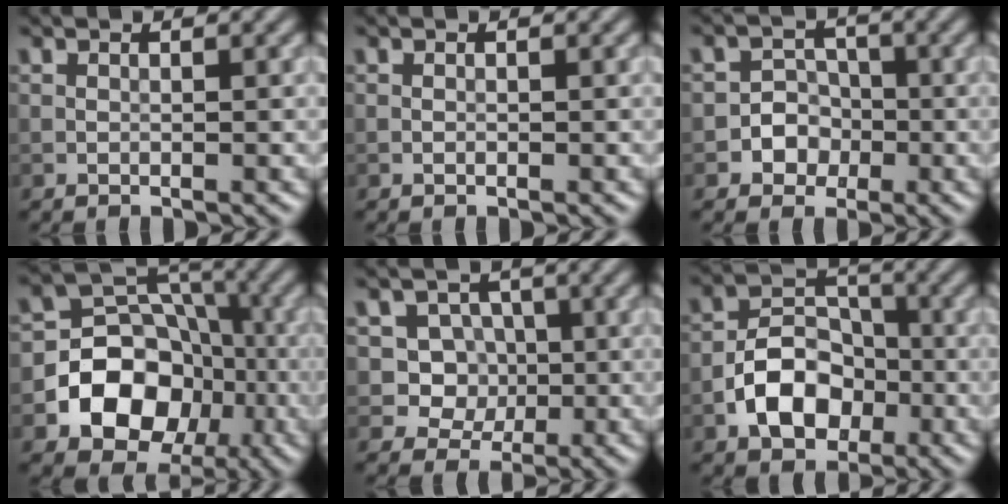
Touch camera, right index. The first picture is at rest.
{"total": 0.0}
{"total": 3.1, "force": [-1.1, 2.8, 0.7], "torque": [0.017, 0.009, -0.037]}
{"total": 9.6, "force": [-2.8, 7.8, 4.8], "torque": [-0.054, 0.003, -0.073]}
{"total": 4.8, "force": [0.3, 4.4, 1.9], "torque": [-0.010, 0.007, -0.003]}
{"total": 5.9, "force": [-2.3, 4.1, 3.6], "torque": [-0.052, 0.003, -0.044]}